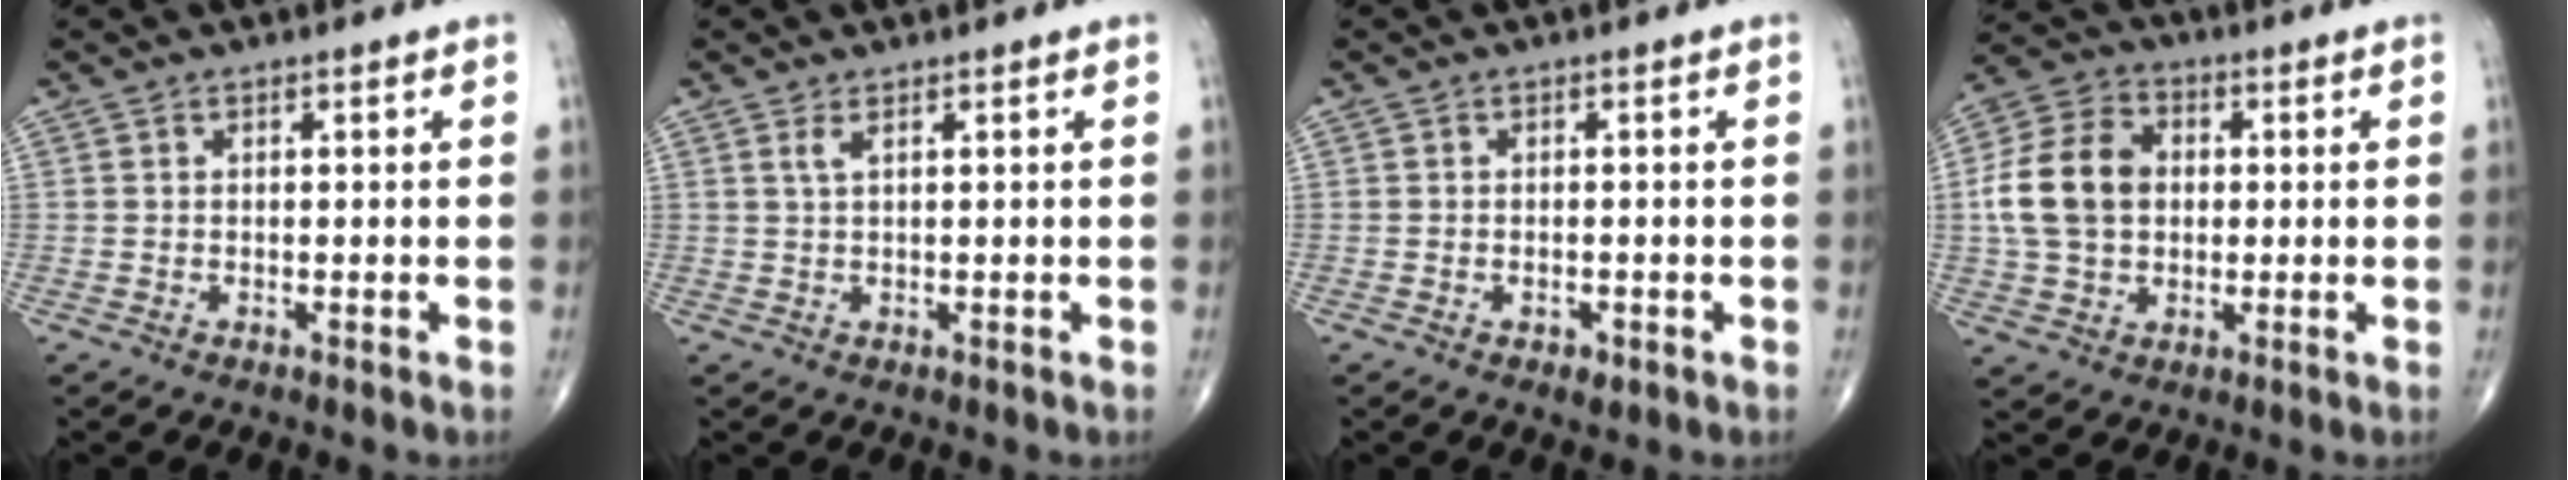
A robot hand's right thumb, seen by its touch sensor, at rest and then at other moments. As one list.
[{"total": 1.3, "force": [0.7, 0.2, 1.1], "torque": [-0.029, 0.002, 0.017]}, {"total": 2.0, "force": [-0.9, 1.1, 1.4], "torque": [-0.019, 0.004, -0.009]}, {"total": 13.2, "force": [0.7, 9.9, 8.7], "torque": [-0.150, 0.021, 0.009]}]